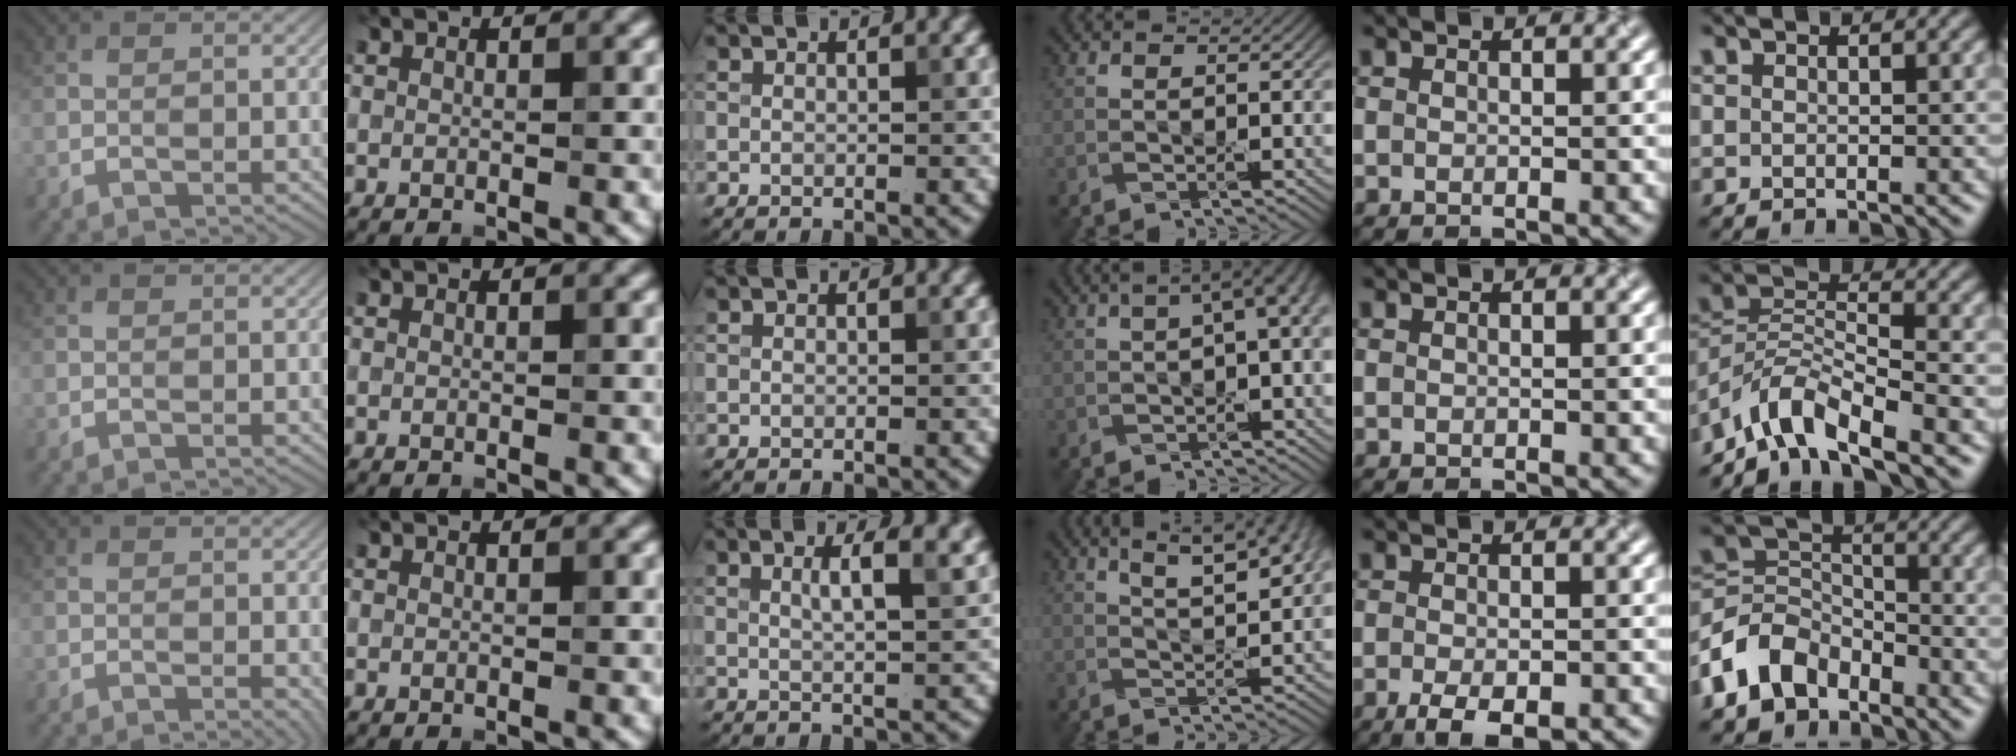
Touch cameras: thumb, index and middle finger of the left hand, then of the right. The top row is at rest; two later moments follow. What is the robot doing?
{"motion": "pour", "object": "sugar"}